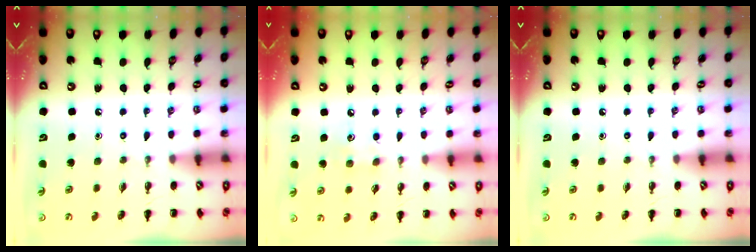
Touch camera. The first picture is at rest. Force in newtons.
{"total": 6.6, "press": 6.4, "slide": 1.8}
{"total": 0.0}